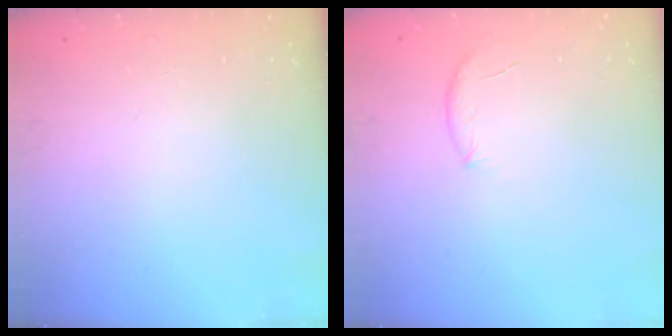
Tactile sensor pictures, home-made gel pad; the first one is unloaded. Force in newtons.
{"total": 6.9, "press": 6.7, "slide": 1.8}